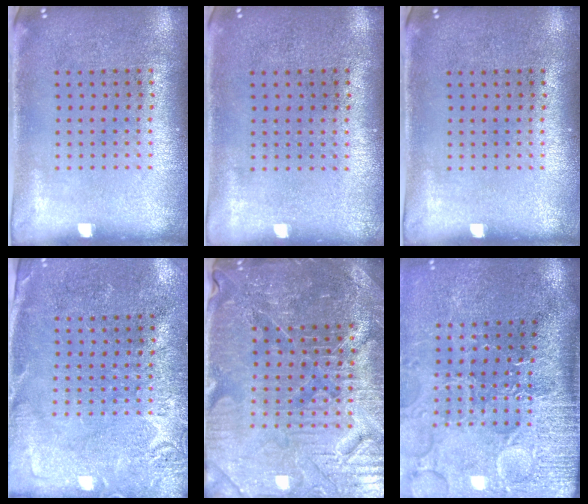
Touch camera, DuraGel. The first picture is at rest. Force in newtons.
{"total": 0.0}
{"total": 0.0}
{"total": 2.7, "press": 2.7, "slide": 0.7}
{"total": 5.2, "press": 5.0, "slide": 1.4}
{"total": 4.5, "press": 3.8, "slide": 2.6}